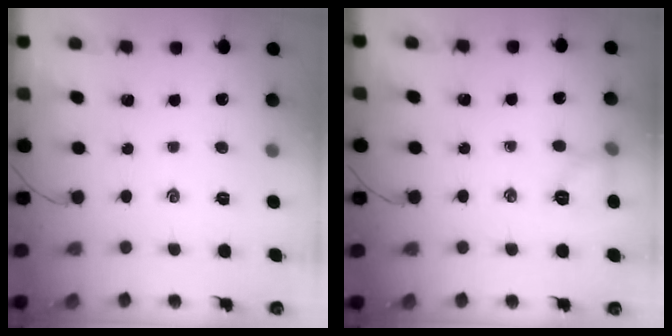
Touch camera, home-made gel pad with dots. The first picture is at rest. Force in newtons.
{"total": 6.9, "press": 6.8, "slide": 0.6}